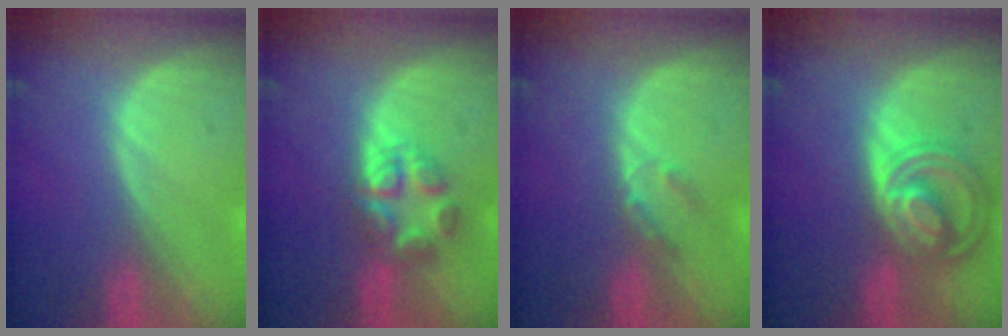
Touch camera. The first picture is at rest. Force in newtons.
{"total": 5.7, "press": 5.5, "slide": 1.2}
{"total": 2.0, "press": 1.8, "slide": 0.9}
{"total": 8.7, "press": 7.5, "slide": 4.4}